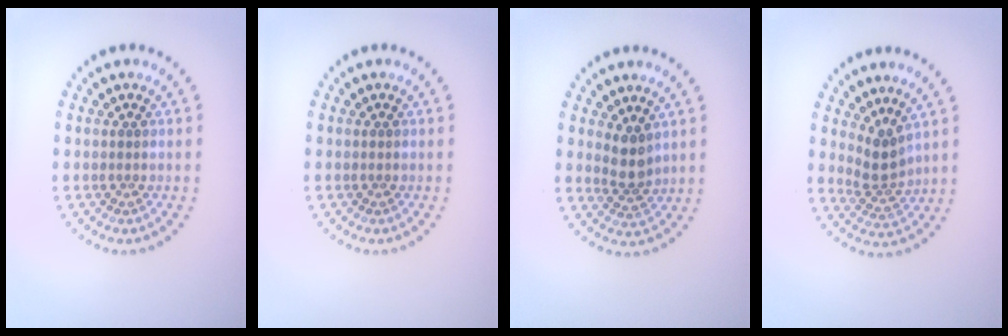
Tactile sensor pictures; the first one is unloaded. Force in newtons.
{"total": 0.0}
{"total": 2.3, "press": 2.0, "slide": 1.3}
{"total": 2.5, "press": 1.8, "slide": 1.8}